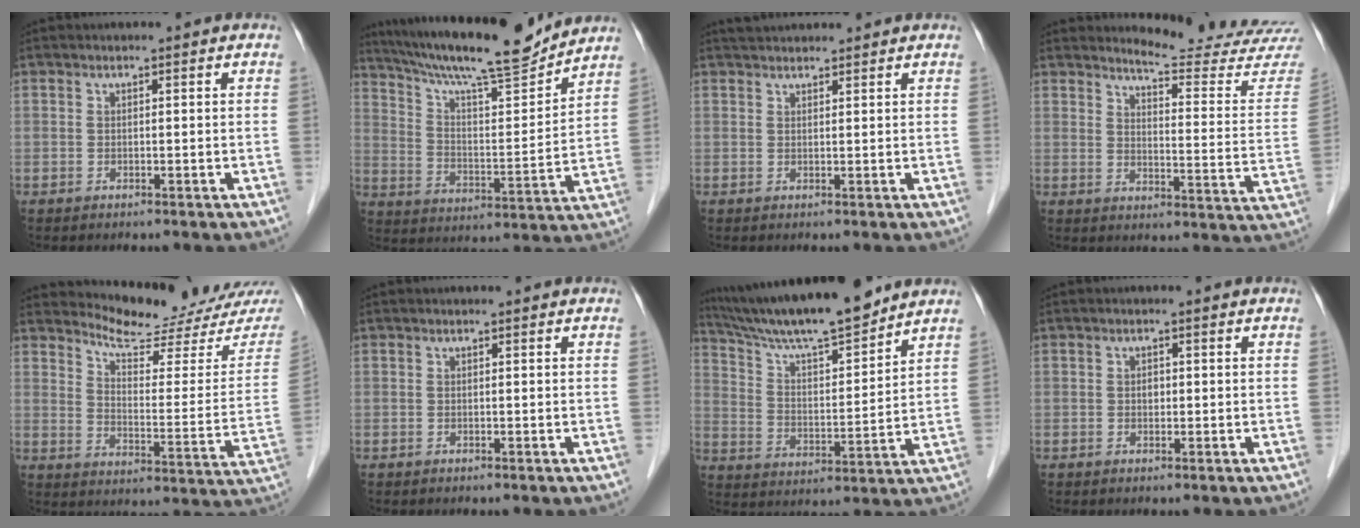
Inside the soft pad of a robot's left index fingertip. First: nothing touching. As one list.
[{"total": 18.3, "force": [16.4, 1.0, 8.0], "torque": [-0.143, -0.004, 0.260]}, {"total": 3.6, "force": [3.4, 0.6, 1.0], "torque": [-0.015, 0.033, 0.056]}, {"total": 16.1, "force": [15.9, -0.8, 2.5], "torque": [-0.027, -0.134, 0.173]}, {"total": 15.6, "force": [14.9, 1.3, 4.2], "torque": [-0.062, -0.081, 0.186]}, {"total": 0.0}, {"total": 15.8, "force": [13.9, 0.8, 7.4], "torque": [-0.132, 0.002, 0.239]}, {"total": 0.5, "force": [-0.3, 0.3, 0.3], "torque": [-0.007, -0.003, -0.004]}]